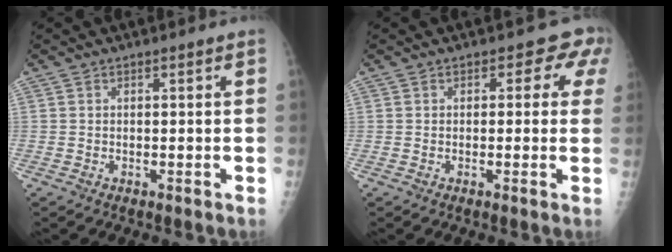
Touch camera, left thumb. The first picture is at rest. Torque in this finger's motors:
{"motor_torque": [0.74, -0.48, -0.62, -0.89, -0.03]}